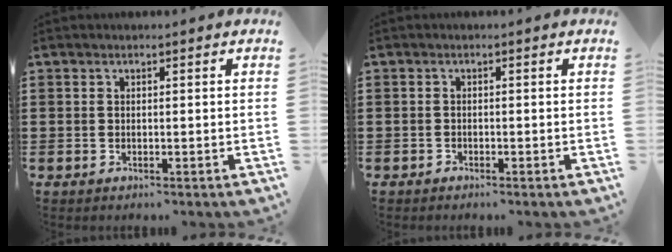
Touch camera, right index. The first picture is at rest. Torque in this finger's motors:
{"motor_torque": [0.51, 0.73, -0.44, -0.16]}